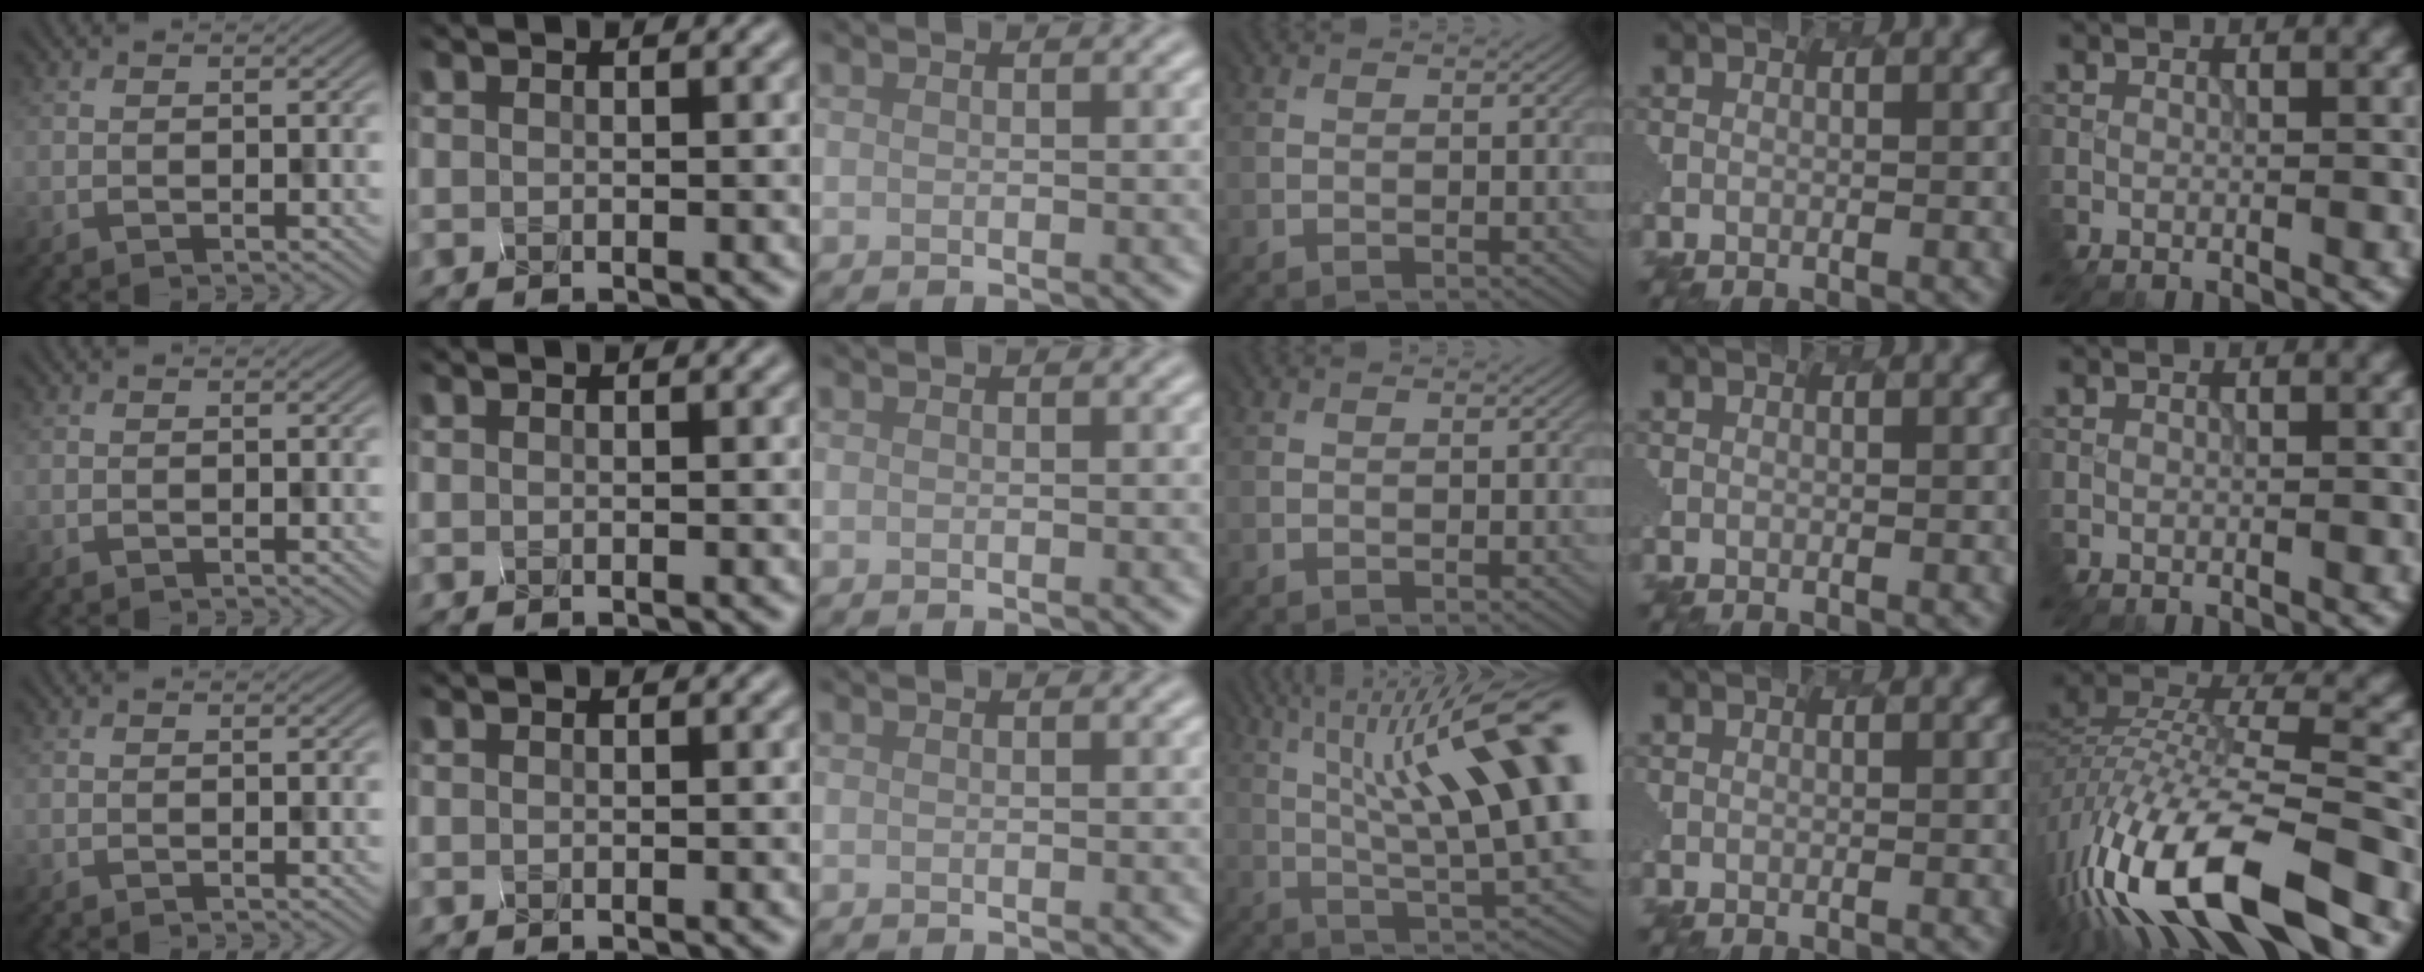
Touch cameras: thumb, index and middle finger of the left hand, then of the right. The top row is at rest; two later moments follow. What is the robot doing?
{"motion": "disassemble", "object": "hinged tin"}